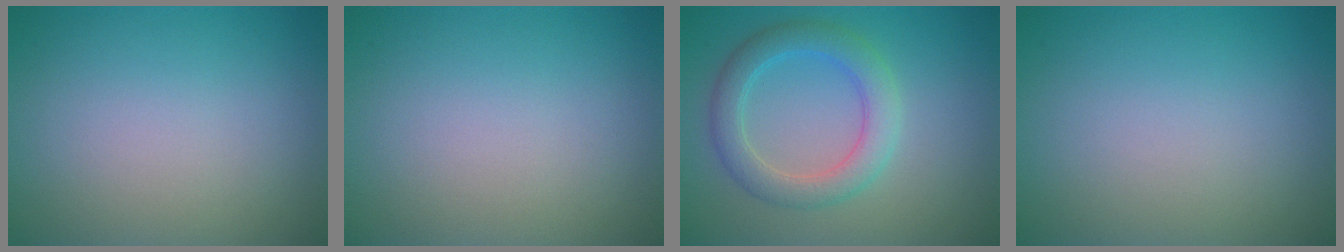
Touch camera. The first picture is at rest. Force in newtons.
{"total": 0.0}
{"total": 3.9, "press": 3.9, "slide": 0.1}
{"total": 0.0}